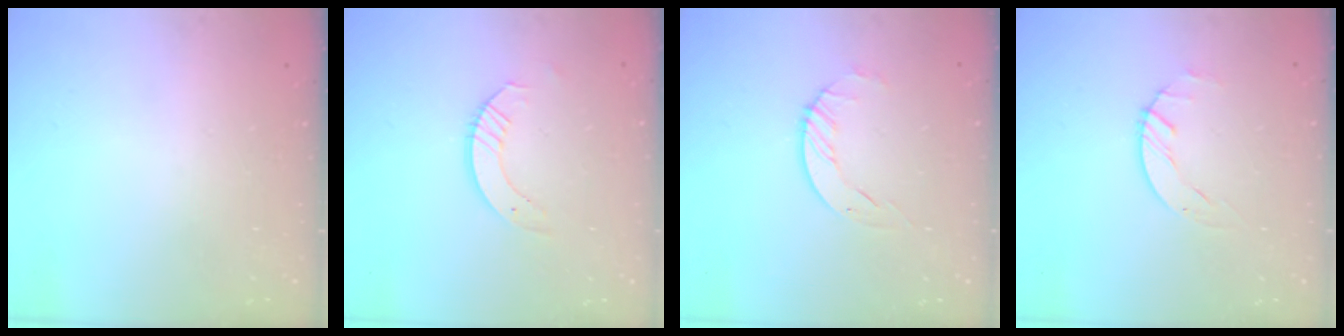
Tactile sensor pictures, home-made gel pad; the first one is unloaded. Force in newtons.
{"total": 5.8, "press": 5.8, "slide": 0.4}
{"total": 2.5, "press": 2.5, "slide": 0.3}
{"total": 0.6, "press": 0.6, "slide": 0.2}